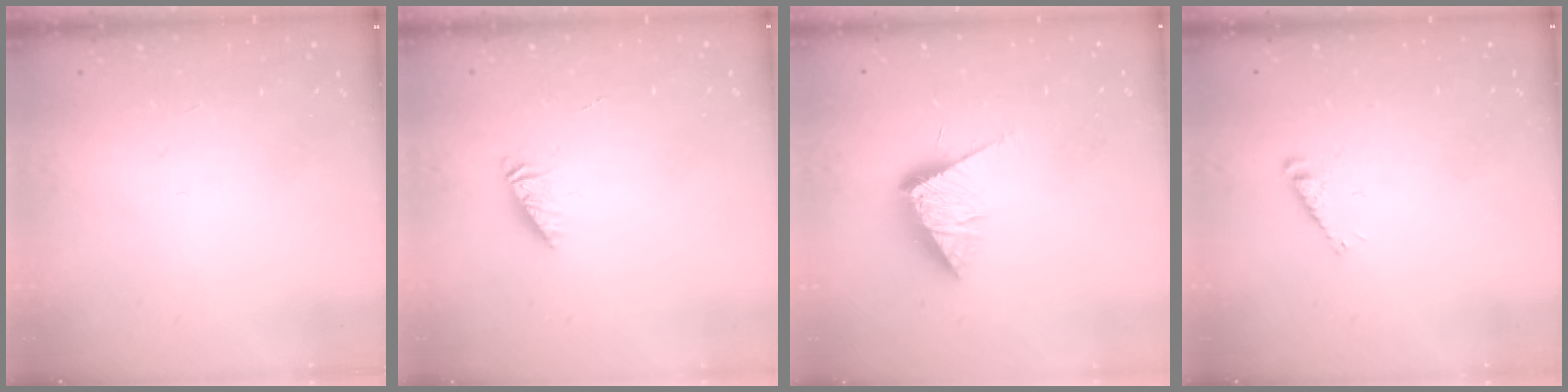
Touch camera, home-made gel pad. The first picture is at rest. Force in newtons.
{"total": 1.2, "press": 1.2, "slide": 0.2}
{"total": 10.2, "press": 10.2, "slide": 0.4}
{"total": 4.1, "press": 4.0, "slide": 0.6}